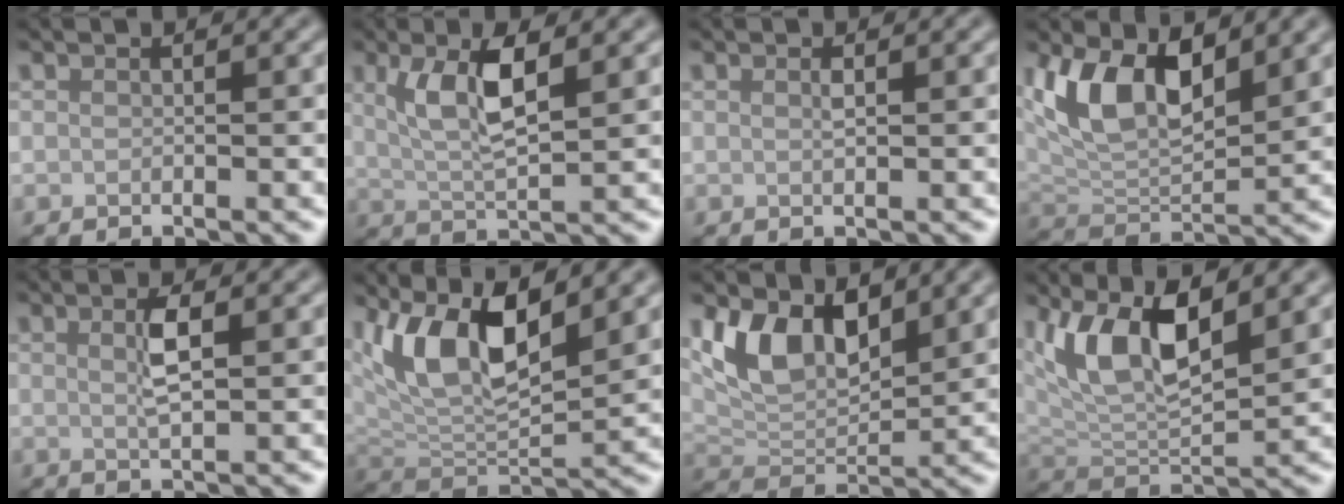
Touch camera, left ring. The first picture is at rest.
{"total": 5.4, "force": [1.5, 1.6, 5.0], "torque": [-0.097, 0.002, 0.030]}
{"total": 0.7, "force": [0.3, 0.2, 0.6], "torque": [-0.013, 0.001, 0.004]}
{"total": 7.8, "force": [3.2, 3.7, 6.0], "torque": [-0.113, -0.007, 0.057]}
{"total": 2.6, "force": [0.6, 0.6, 2.4], "torque": [-0.046, 0.002, 0.011]}
{"total": 9.2, "force": [3.7, 3.7, 7.6], "torque": [-0.140, -0.005, 0.065]}
{"total": 6.4, "force": [3.0, 3.5, 4.5], "torque": [-0.086, -0.009, 0.053]}
{"total": 8.0, "force": [3.4, 3.1, 6.5], "torque": [-0.127, -0.007, 0.060]}